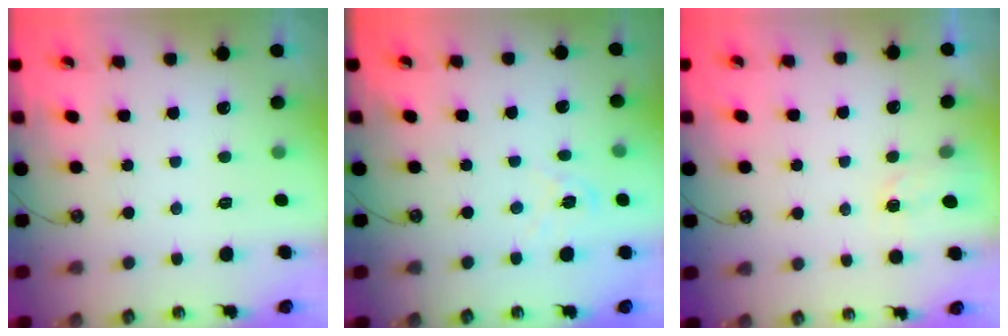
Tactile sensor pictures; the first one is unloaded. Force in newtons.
{"total": 6.3, "press": 6.3, "slide": 0.5}
{"total": 1.1, "press": 1.1, "slide": 0.3}